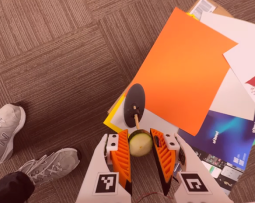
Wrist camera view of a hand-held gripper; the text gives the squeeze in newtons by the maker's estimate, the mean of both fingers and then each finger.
{"total": 10.5, "left": 11.4, "right": 9.7}